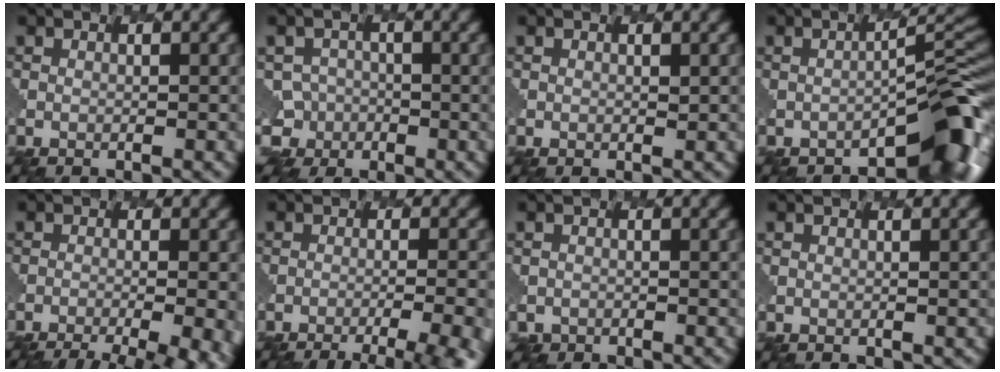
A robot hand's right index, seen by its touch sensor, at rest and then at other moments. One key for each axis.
{"total": 4.5, "fx": -2.8, "fy": 3.2, "fz": -1.5, "tx": 0.033, "ty": 0.002, "tz": -0.038}
{"total": 0.0}
{"total": 5.3, "fx": -3.6, "fy": 1.0, "fz": 3.6, "tx": -0.050, "ty": 0.015, "tz": -0.051}
{"total": 10.9, "fx": -7.7, "fy": 3.4, "fz": 7.0, "tx": -0.065, "ty": -0.006, "tz": -0.075}
{"total": 10.3, "fx": -7.5, "fy": 3.2, "fz": 6.4, "tx": -0.057, "ty": 0.001, "tz": -0.068}
{"total": 1.6, "fx": -1.1, "fy": 0.5, "fz": -1.0, "tx": 0.000, "ty": -0.003, "tz": -0.003}
{"total": 0.0}